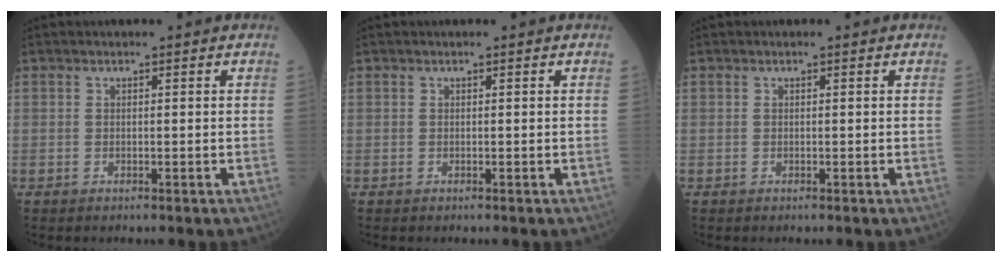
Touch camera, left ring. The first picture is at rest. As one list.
[{"total": 0.0}, {"total": 0.0}]